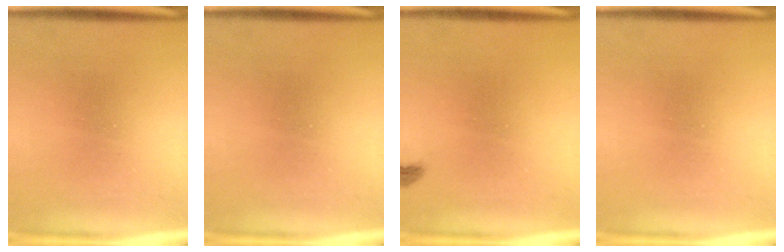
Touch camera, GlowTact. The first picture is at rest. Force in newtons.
{"total": 0.0}
{"total": 1.1}
{"total": 0.0}